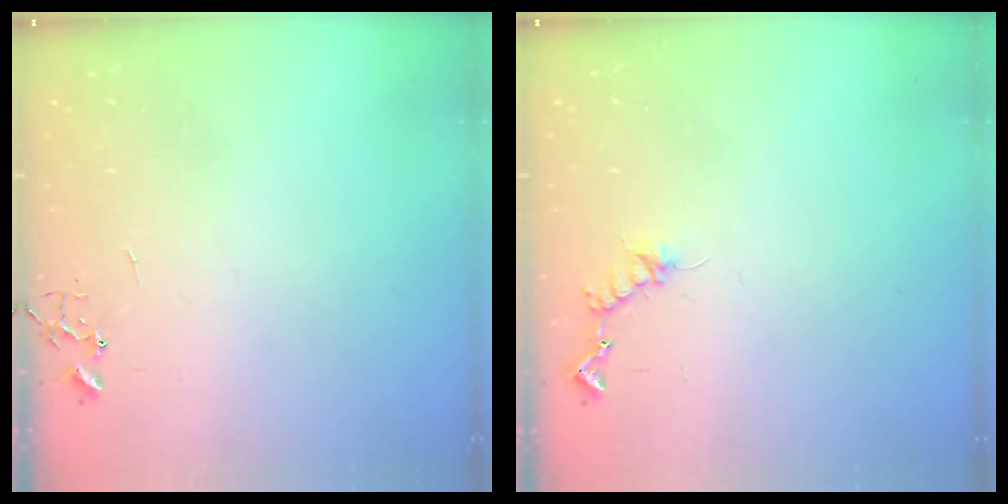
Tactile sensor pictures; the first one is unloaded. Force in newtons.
{"total": 8.7, "press": 8.6, "slide": 0.7}